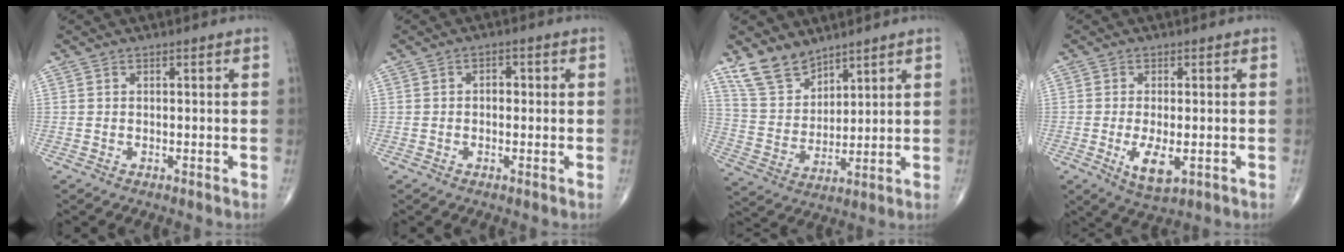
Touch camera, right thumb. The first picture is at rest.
{"total": 2.2, "force": [0.1, 1.5, 1.5], "torque": [-0.006, 0.007, -0.004]}
{"total": 9.2, "force": [7.3, 4.6, 3.1], "torque": [-0.047, -0.039, 0.160]}
{"total": 6.0, "force": [-1.5, 2.5, 5.3], "torque": [-0.095, -0.013, -0.018]}